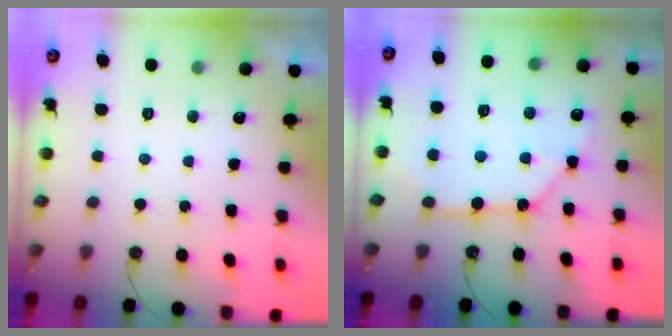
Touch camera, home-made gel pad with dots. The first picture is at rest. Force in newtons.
{"total": 10.2, "press": 10.1, "slide": 1.4}